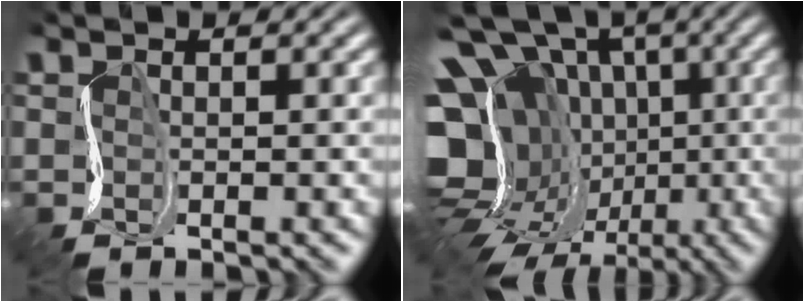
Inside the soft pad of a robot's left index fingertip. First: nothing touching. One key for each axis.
{"total": 17.2, "fx": -4.8, "fy": 13.6, "fz": 9.4, "tx": -0.157, "ty": -0.002, "tz": -0.095}